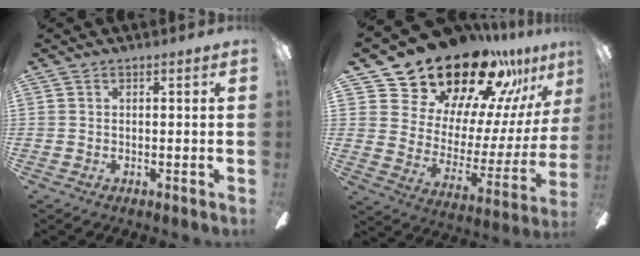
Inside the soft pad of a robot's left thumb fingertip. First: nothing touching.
{"total": 24.2, "force": [20.7, 10.1, 7.3], "torque": [-0.126, -0.161, 0.381]}